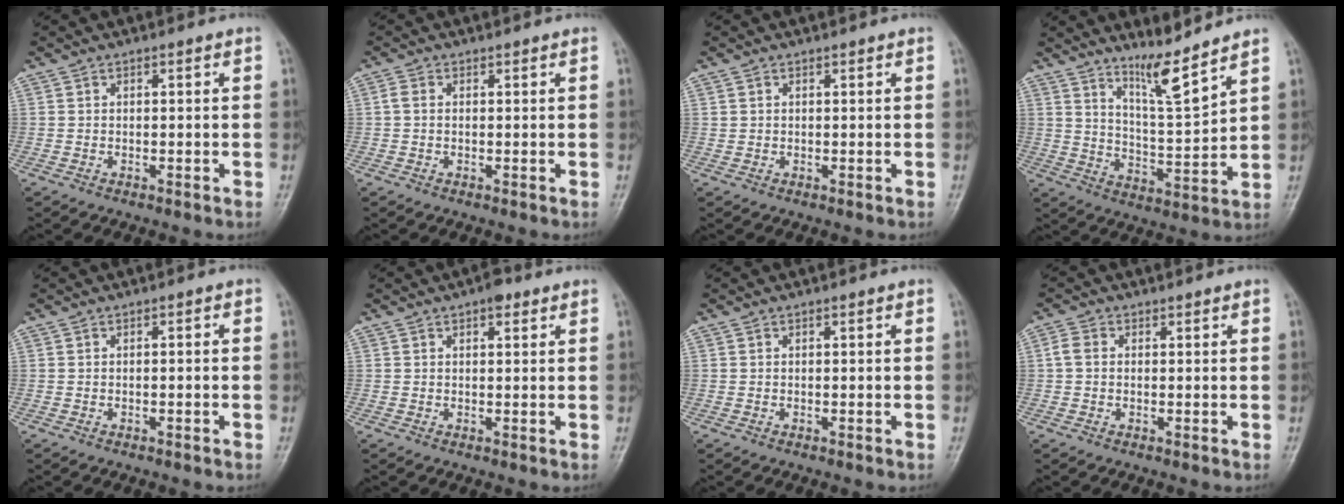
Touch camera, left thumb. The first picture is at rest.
{"total": 1.4, "force": [0.2, 0.9, 1.1], "torque": [-0.023, 0.004, 0.004]}
{"total": 0.7, "force": [0.4, 0.5, 0.2], "torque": [0.004, -0.001, 0.007]}
{"total": 8.7, "force": [7.0, 0.2, 5.2], "torque": [-0.091, -0.071, 0.130]}
{"total": 1.0, "force": [-0.2, 0.3, 0.9], "torque": [-0.017, 0.010, -0.003]}
{"total": 2.8, "force": [1.6, 1.3, 1.9], "torque": [-0.018, -0.002, 0.018]}
{"total": 0.0}
{"total": 2.3, "force": [0.3, 1.7, 1.6], "torque": [-0.032, 0.007, 0.003]}